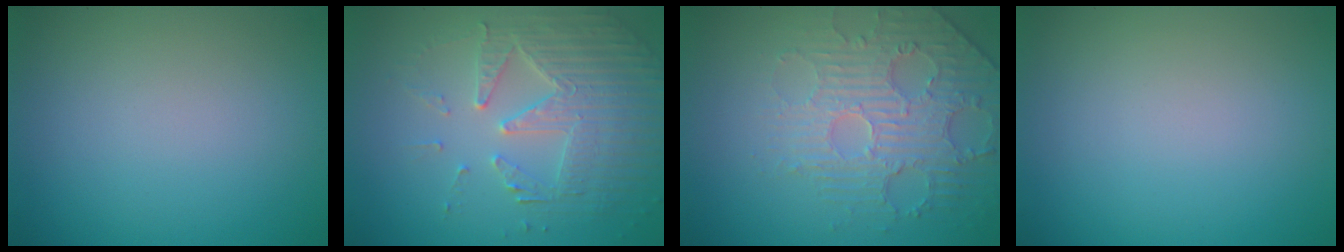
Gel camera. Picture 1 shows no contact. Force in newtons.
{"total": 4.9, "press": 4.3, "slide": 2.3}
{"total": 4.8, "press": 3.8, "slide": 3.0}
{"total": 0.0}